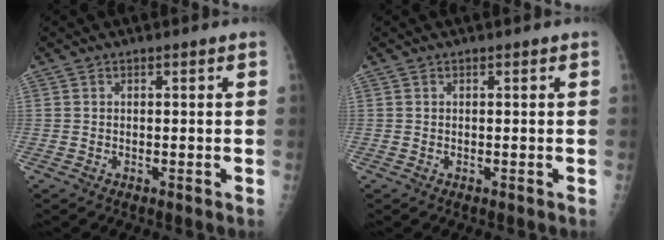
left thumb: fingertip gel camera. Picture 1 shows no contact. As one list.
[{"total": 0.0}]